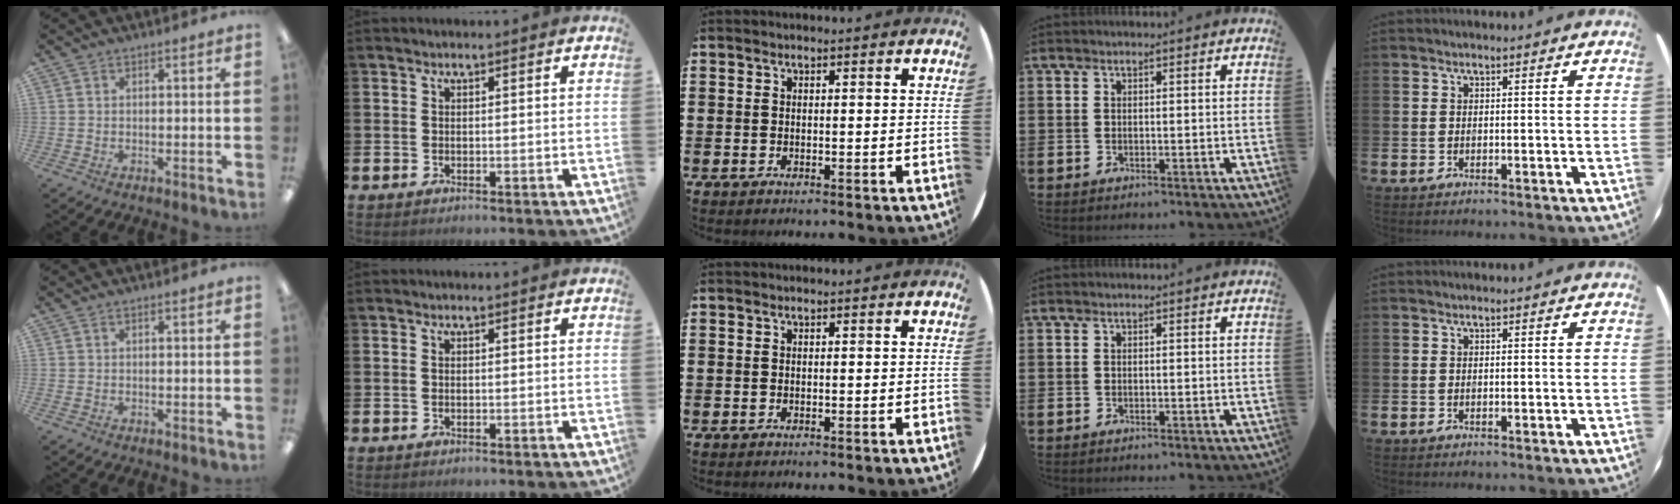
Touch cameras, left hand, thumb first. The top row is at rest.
{}